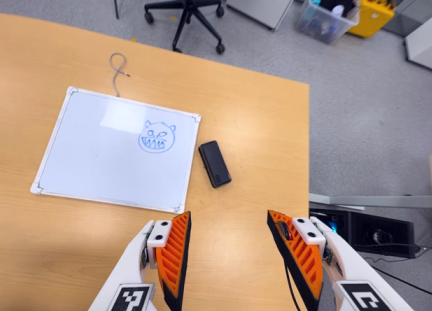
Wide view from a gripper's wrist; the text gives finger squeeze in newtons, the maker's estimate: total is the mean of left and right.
{"total": 0.0}